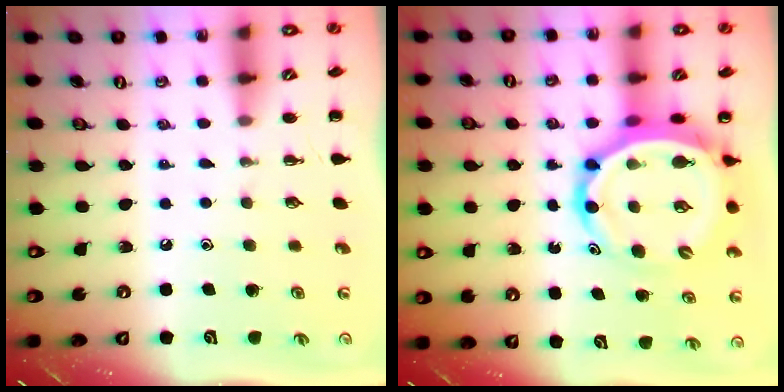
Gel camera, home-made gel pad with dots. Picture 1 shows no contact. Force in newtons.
{"total": 11.2, "press": 10.8, "slide": 3.0}